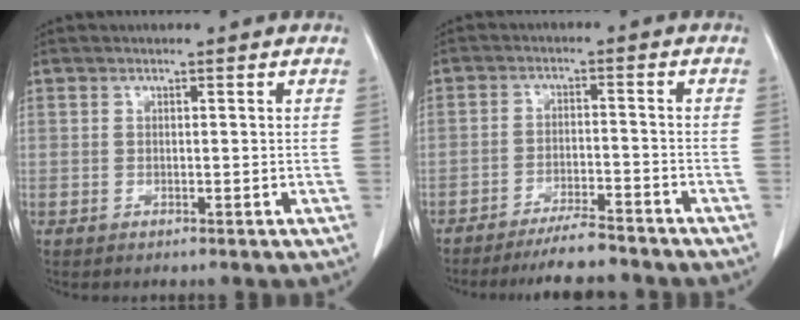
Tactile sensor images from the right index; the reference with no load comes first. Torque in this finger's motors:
{"motor_torque": [0.81, -0.86, 0.23, 0.04]}